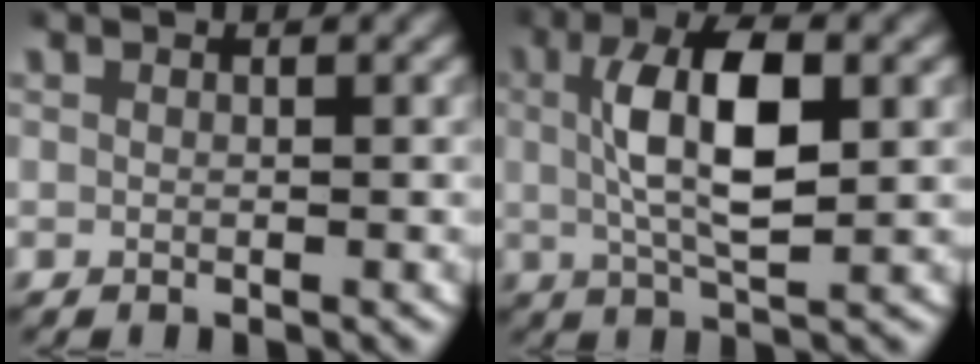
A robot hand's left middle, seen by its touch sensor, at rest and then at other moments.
{"total": 6.8, "force": [0.9, 2.4, 6.3], "torque": [-0.106, 0.002, 0.017]}